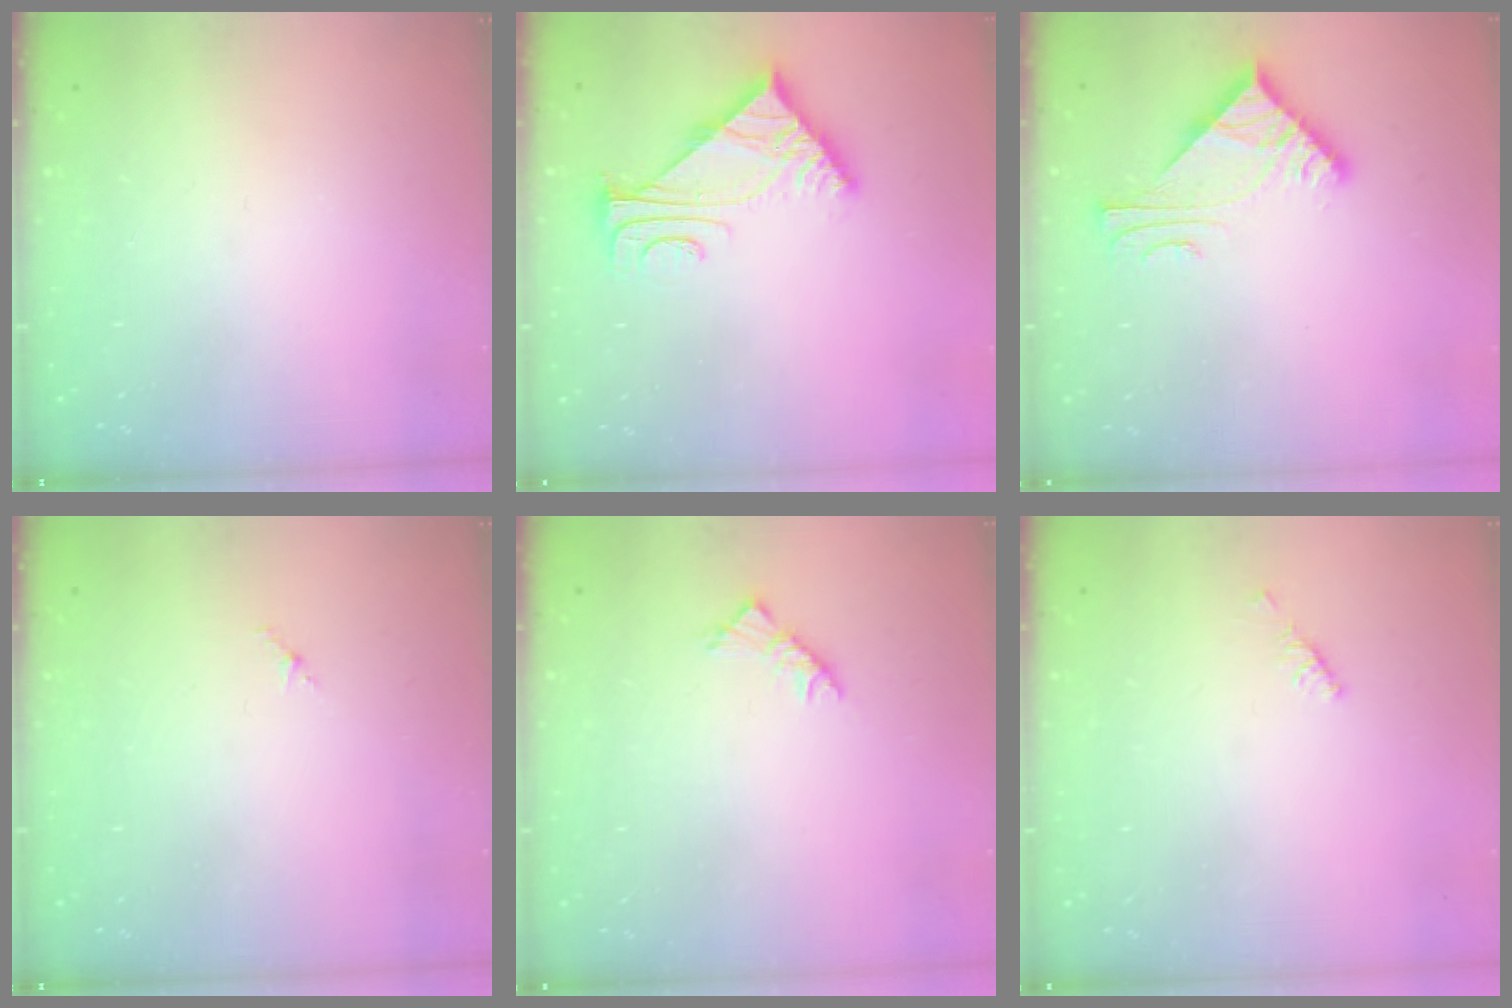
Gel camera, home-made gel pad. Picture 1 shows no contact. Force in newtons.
{"total": 5.6, "press": 5.5, "slide": 0.8}
{"total": 5.8, "press": 5.7, "slide": 0.6}
{"total": 1.2, "press": 1.1, "slide": 0.6}
{"total": 4.1, "press": 3.9, "slide": 1.1}
{"total": 2.1, "press": 2.0, "slide": 0.6}